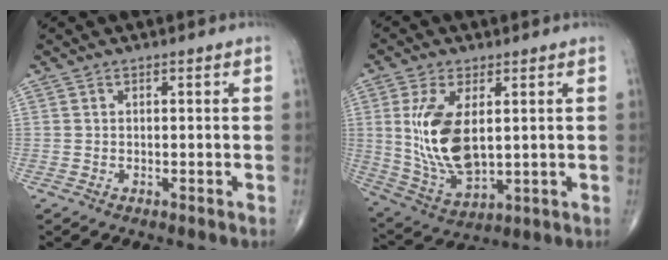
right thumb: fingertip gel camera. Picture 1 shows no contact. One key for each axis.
{"total": 14.0, "fx": 2.2, "fy": 6.9, "fz": 12.0, "tx": -0.236, "ty": -0.018, "tz": 0.058}